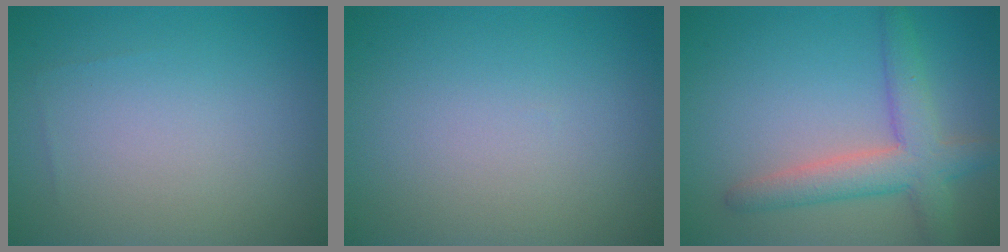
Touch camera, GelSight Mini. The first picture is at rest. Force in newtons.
{"total": 0.0}
{"total": 4.9, "press": 4.9, "slide": 0.3}